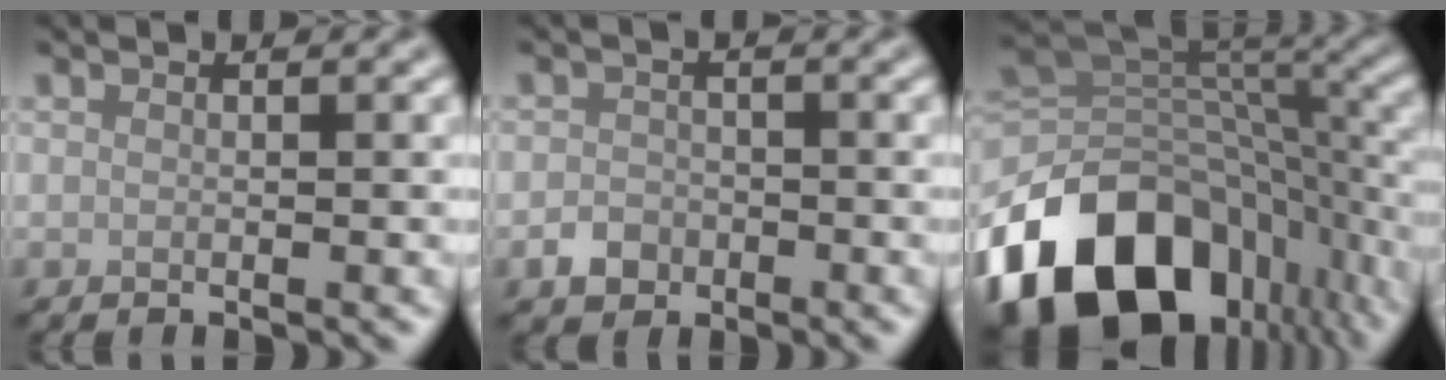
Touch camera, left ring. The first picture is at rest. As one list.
[{"total": 1.9, "force": [-1.0, 1.5, 0.6], "torque": [-0.002, 0.001, -0.023]}, {"total": 16.9, "force": [-9.0, 10.7, 9.6], "torque": [-0.202, -0.011, -0.146]}]